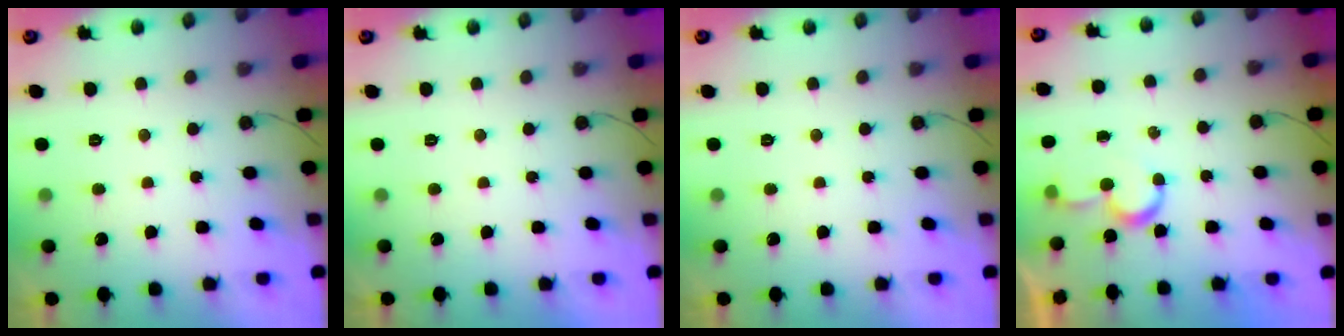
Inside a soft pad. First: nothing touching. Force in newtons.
{"total": 1.7, "press": 1.7, "slide": 0.1}
{"total": 0.0}
{"total": 4.3, "press": 4.3, "slide": 0.3}